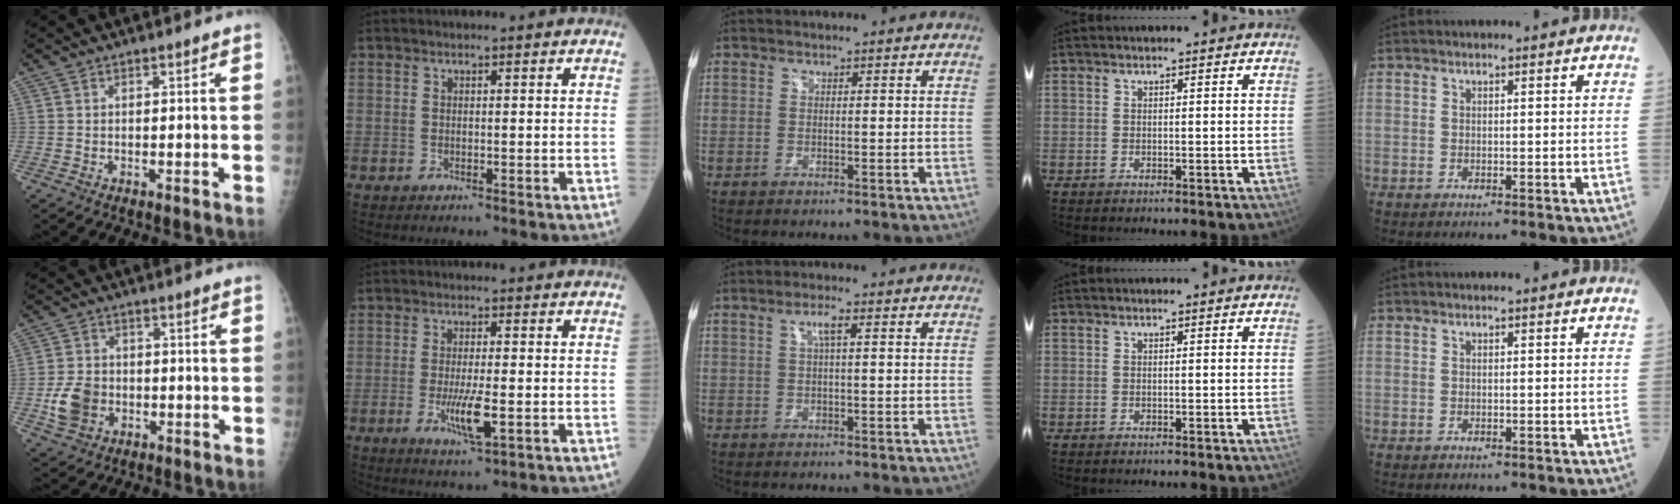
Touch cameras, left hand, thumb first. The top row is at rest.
{"thumb": {"total": 7.4, "force": [-2.0, 5.9, 4.1], "torque": [-0.066, 0.009, -0.034]}, "index": {"total": 5.2, "force": [-1.4, 0.8, 5.0], "torque": [-0.102, -0.011, -0.022]}, "middle": {"total": 2.1, "force": [0.6, 0.2, 2.0], "torque": [-0.041, 0.003, 0.010]}}